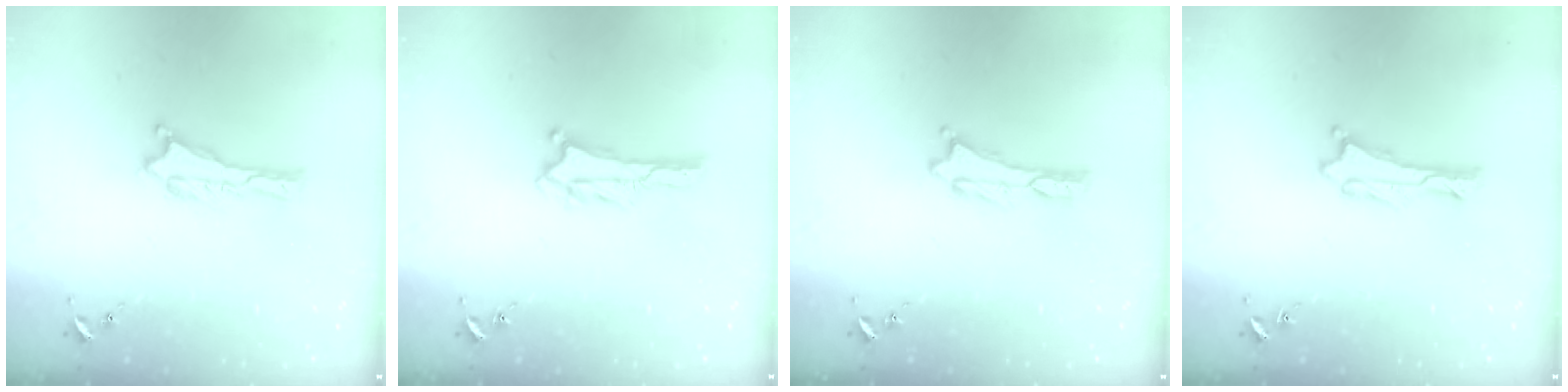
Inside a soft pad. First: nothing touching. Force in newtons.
{"total": 1.3, "press": 1.3, "slide": 0.4}
{"total": 0.0}
{"total": 0.6, "press": 0.6, "slide": 0.1}